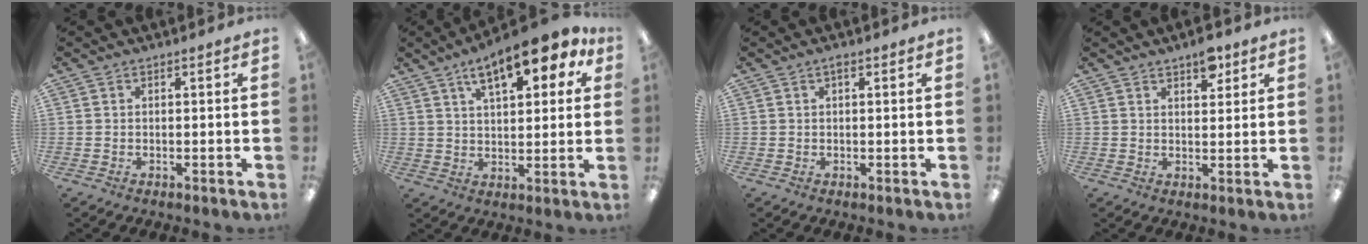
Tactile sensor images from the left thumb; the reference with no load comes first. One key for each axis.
{"total": 14.4, "fx": 8.1, "fy": 5.8, "fz": 10.4, "tx": -0.155, "ty": -0.024, "tz": 0.132}
{"total": 1.0, "fx": 0.6, "fy": 0.4, "fz": 0.6, "tx": -0.007, "ty": 0.000, "tz": 0.008}
{"total": 5.0, "fx": 3.7, "fy": 2.3, "fz": 2.4, "tx": -0.007, "ty": -0.024, "tz": 0.056}